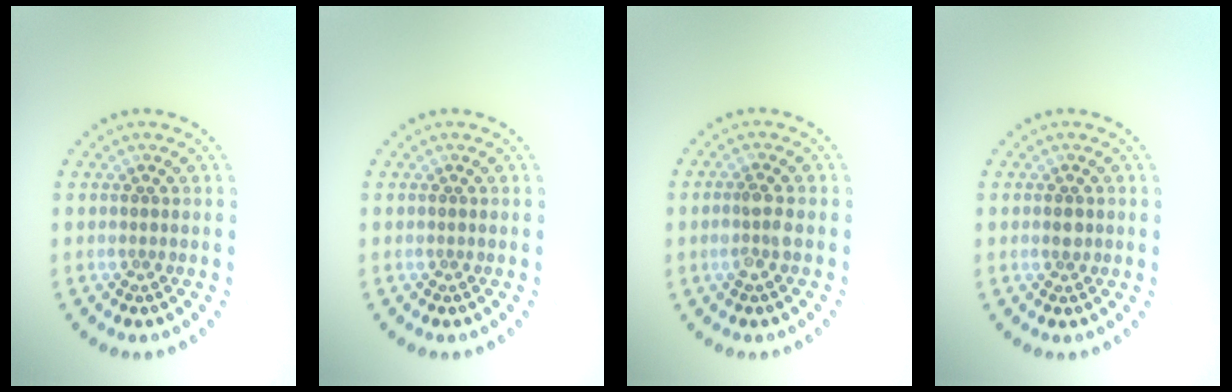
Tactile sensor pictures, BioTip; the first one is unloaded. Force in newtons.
{"total": 0.0}
{"total": 1.7, "press": 1.6, "slide": 0.5}
{"total": 1.2, "press": 1.2, "slide": 0.0}